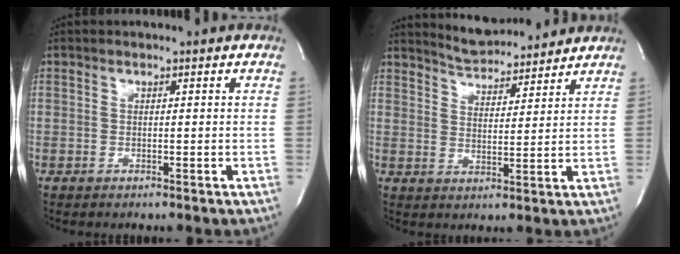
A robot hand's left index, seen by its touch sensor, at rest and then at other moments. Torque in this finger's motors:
{"motor_torque": [0.00, -0.12, 0.10, 0.03]}